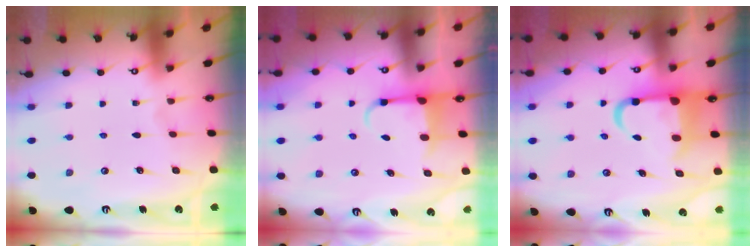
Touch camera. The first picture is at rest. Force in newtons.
{"total": 5.3, "press": 5.2, "slide": 1.1}
{"total": 9.4, "press": 9.0, "slide": 2.8}